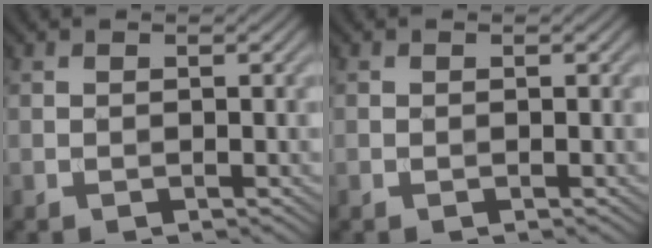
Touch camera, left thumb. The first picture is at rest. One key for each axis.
{"total": 0.0}